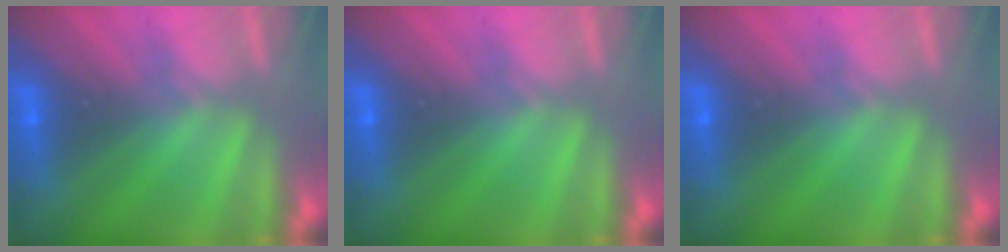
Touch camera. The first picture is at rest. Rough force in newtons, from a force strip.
{"total": 0.0}
{"total": 0.0}